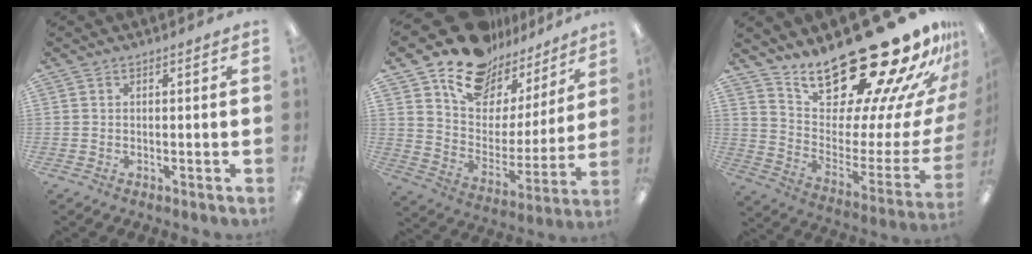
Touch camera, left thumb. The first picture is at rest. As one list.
[{"total": 16.3, "force": [13.0, 8.7, 4.5], "torque": [-0.096, -0.102, 0.232]}, {"total": 28.5, "force": [22.9, 8.5, 14.8], "torque": [-0.197, -0.182, 0.394]}]